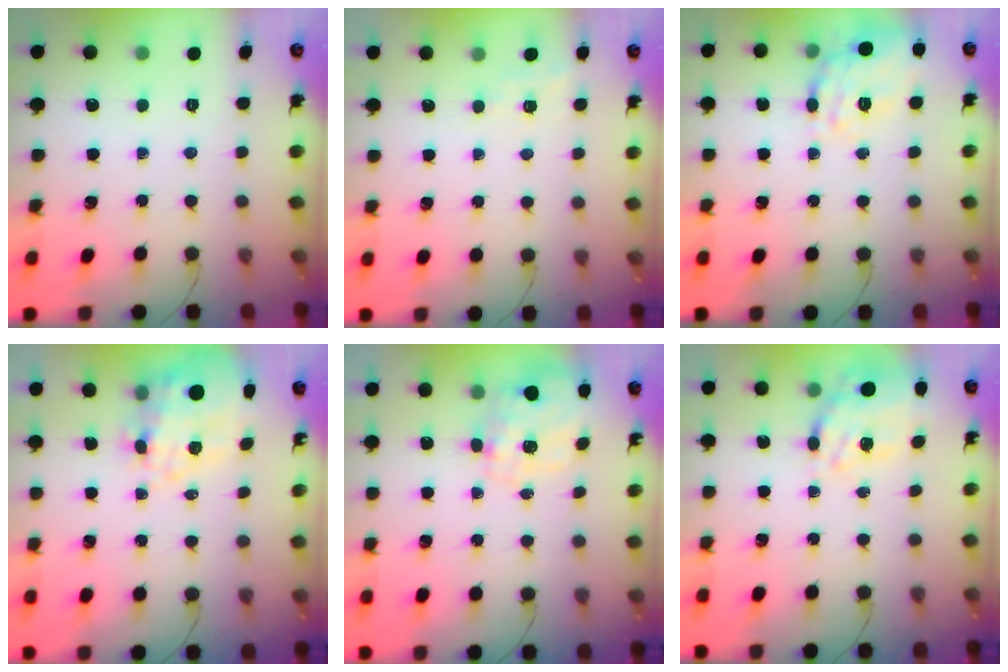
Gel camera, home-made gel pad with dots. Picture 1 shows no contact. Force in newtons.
{"total": 5.2, "press": 4.9, "slide": 1.5}
{"total": 17.9, "press": 17.8, "slide": 0.5}
{"total": 15.3, "press": 14.9, "slide": 3.6}
{"total": 8.7, "press": 8.5, "slide": 2.0}
{"total": 10.7, "press": 10.0, "slide": 3.7}